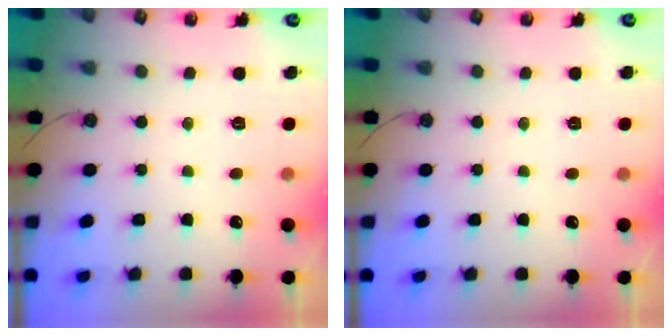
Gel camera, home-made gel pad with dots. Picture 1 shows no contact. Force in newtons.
{"total": 0.0}